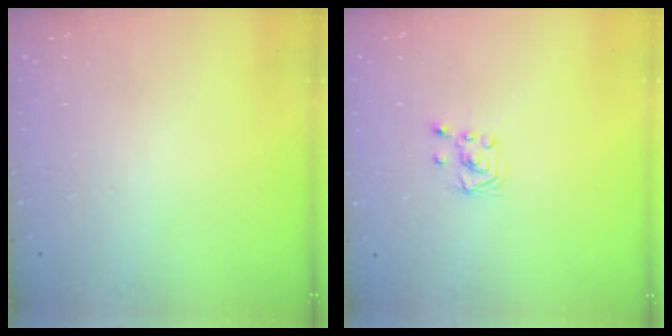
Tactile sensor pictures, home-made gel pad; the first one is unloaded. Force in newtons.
{"total": 2.0, "press": 2.0, "slide": 0.2}